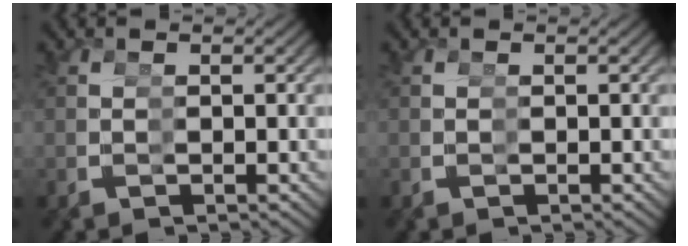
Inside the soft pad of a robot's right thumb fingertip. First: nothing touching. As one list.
[{"total": 0.0}]